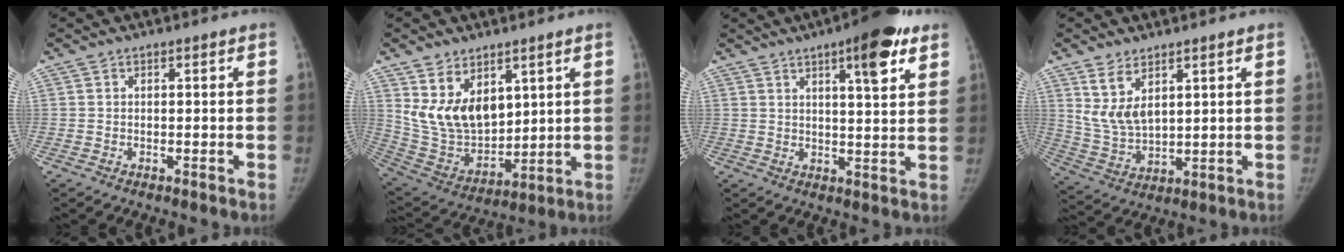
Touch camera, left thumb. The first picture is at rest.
{"total": 14.4, "force": [6.4, 9.1, 9.1], "torque": [-0.132, -0.036, 0.150]}
{"total": 11.0, "force": [6.0, 2.7, 8.8], "torque": [-0.107, -0.025, 0.078]}
{"total": 8.2, "force": [4.2, 4.1, 5.8], "torque": [-0.105, -0.020, 0.098]}